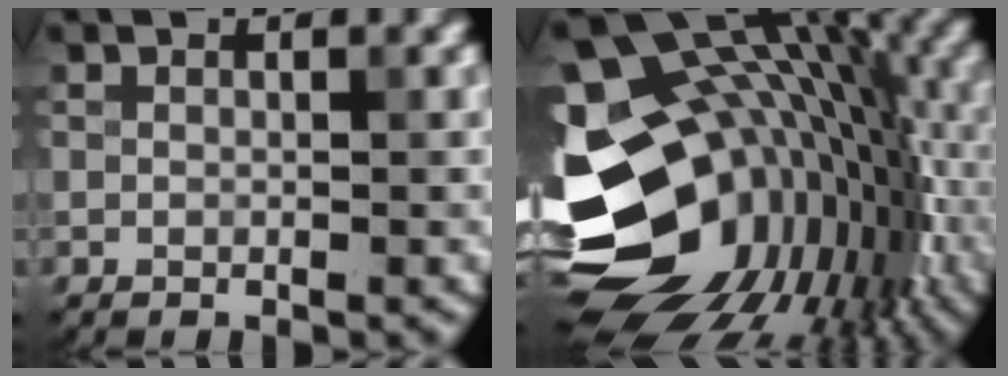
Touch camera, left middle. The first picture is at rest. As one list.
[{"total": 19.5, "force": [-3.7, 14.8, 12.1], "torque": [-0.201, 0.003, -0.034]}]